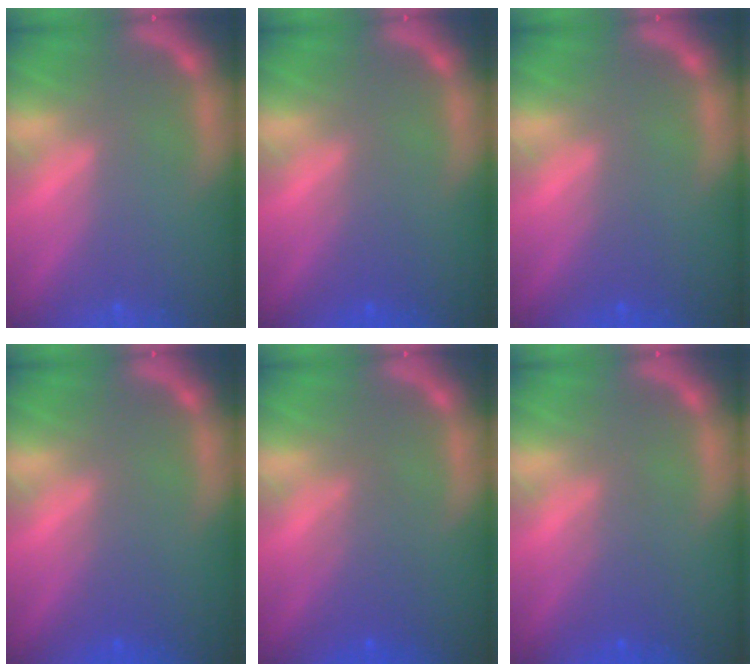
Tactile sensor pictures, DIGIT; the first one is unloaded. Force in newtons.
{"total": 2.0}
{"total": 1.5}
{"total": 2.0}
{"total": 3.0}
{"total": 2.5}